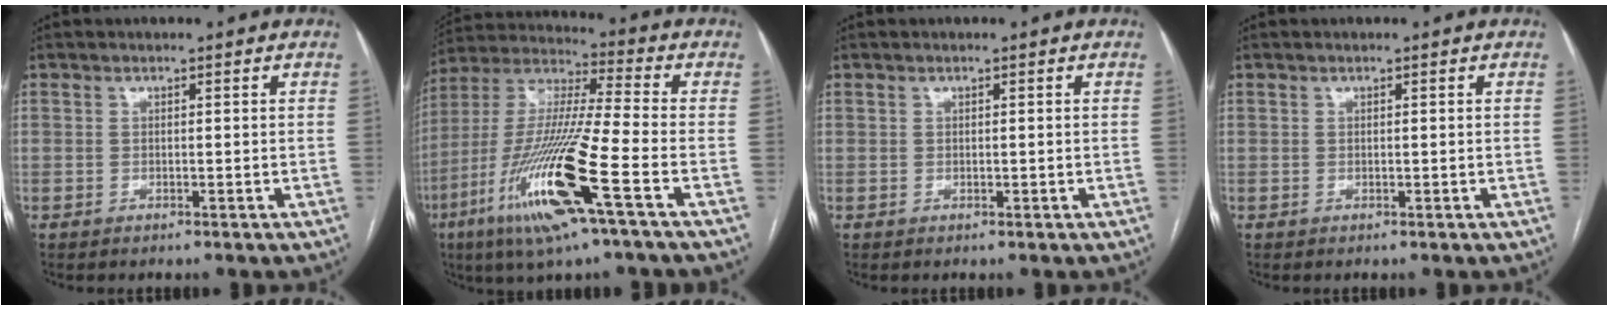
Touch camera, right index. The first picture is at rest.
{"total": 19.3, "force": [-8.2, 0.7, 17.4], "torque": [-0.384, -0.034, -0.162]}
{"total": 0.0}
{"total": 0.0}